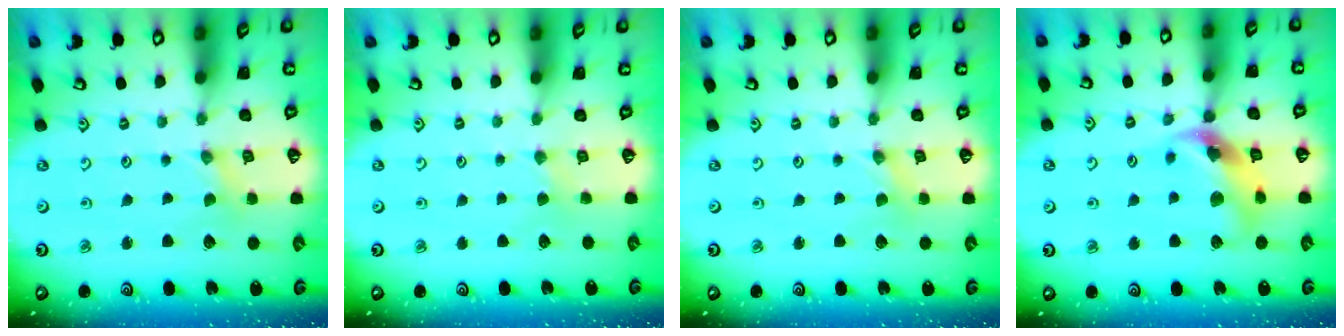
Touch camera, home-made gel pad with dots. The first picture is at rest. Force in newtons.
{"total": 1.8, "press": 1.8, "slide": 0.3}
{"total": 0.0}
{"total": 13.5, "press": 13.4, "slide": 1.8}